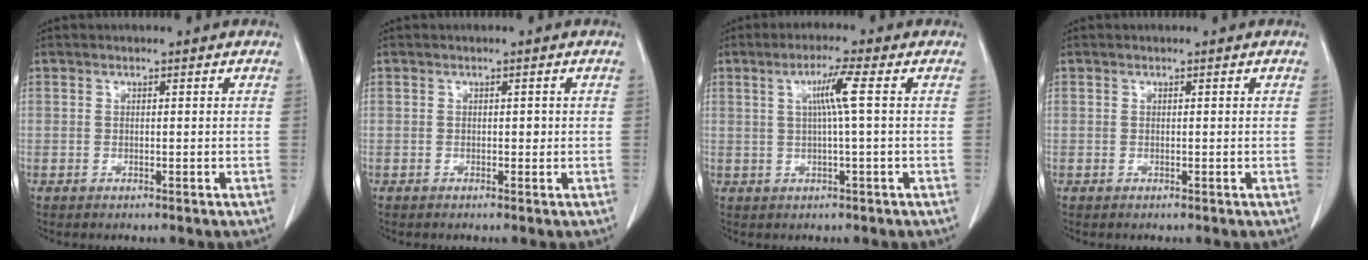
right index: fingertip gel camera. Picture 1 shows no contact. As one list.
[{"total": 0.5, "force": [-0.1, 0.3, 0.4], "torque": [-0.002, 0.002, -0.004]}, {"total": 4.7, "force": [0.8, -0.9, 4.6], "torque": [-0.088, 0.006, 0.016]}, {"total": 0.0}]